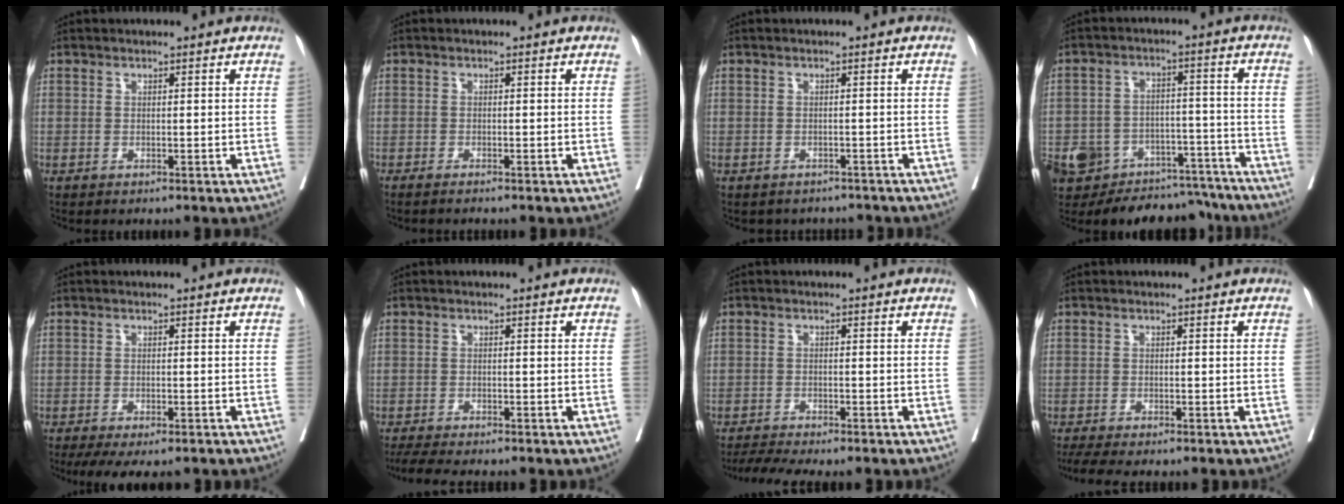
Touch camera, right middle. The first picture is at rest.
{"total": 1.9, "force": [-1.6, -0.3, 0.9], "torque": [-0.011, 0.002, -0.021]}
{"total": 4.0, "force": [-3.7, 1.6, 0.1], "torque": [0.003, 0.006, -0.041]}
{"total": 18.1, "force": [-14.9, 8.7, 5.7], "torque": [-0.119, 0.021, -0.203]}
{"total": 9.0, "force": [-7.2, 2.3, 4.9], "torque": [-0.068, -0.010, -0.100]}
{"total": 6.3, "force": [-5.5, 0.5, 3.2], "torque": [-0.046, -0.011, -0.086]}
{"total": 6.2, "force": [-5.5, 0.1, 2.9], "torque": [-0.039, -0.006, -0.085]}
{"total": 5.7, "force": [-4.8, 0.6, 3.0], "torque": [-0.041, -0.011, -0.076]}